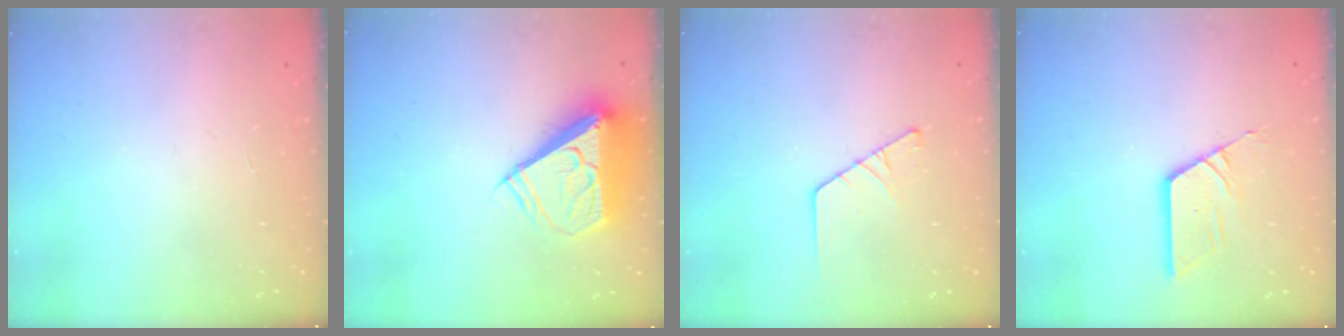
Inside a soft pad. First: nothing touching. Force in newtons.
{"total": 9.3, "press": 9.2, "slide": 1.6}
{"total": 2.5, "press": 2.5, "slide": 0.3}
{"total": 6.7, "press": 6.7, "slide": 0.5}